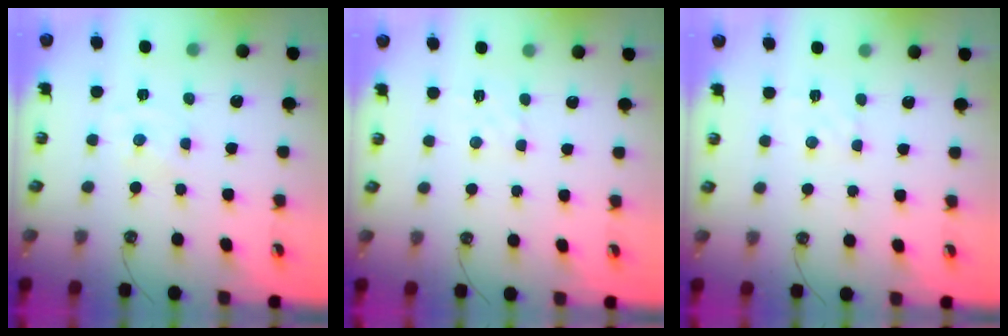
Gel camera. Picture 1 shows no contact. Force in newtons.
{"total": 2.2, "press": 2.1, "slide": 0.5}
{"total": 2.9, "press": 2.9, "slide": 0.5}